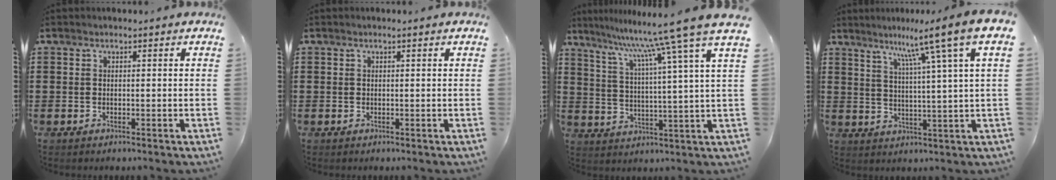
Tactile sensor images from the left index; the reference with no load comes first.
{"total": 0.0}
{"total": 10.4, "force": [8.3, -2.0, 5.8], "torque": [-0.141, -0.059, 0.125]}
{"total": 8.9, "force": [5.6, -1.6, 6.8], "torque": [-0.125, -0.030, 0.078]}